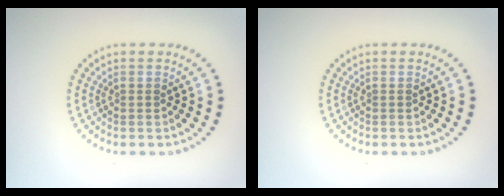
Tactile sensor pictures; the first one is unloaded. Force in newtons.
{"total": 0.0}